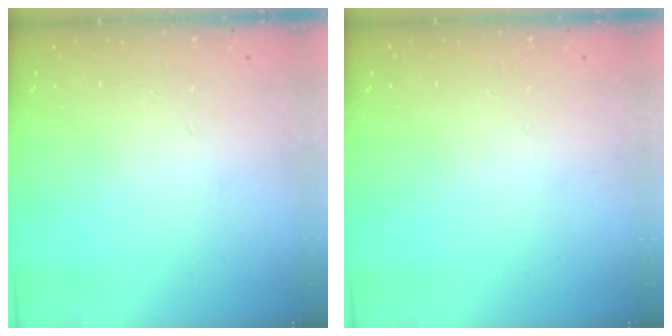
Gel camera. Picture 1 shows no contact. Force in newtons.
{"total": 0.0}